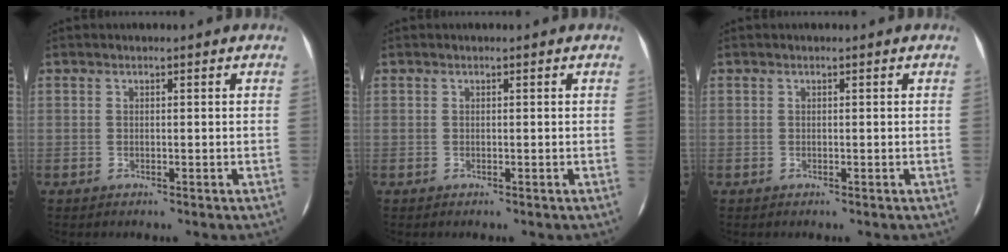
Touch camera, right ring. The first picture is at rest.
{"total": 0.0}
{"total": 0.0}